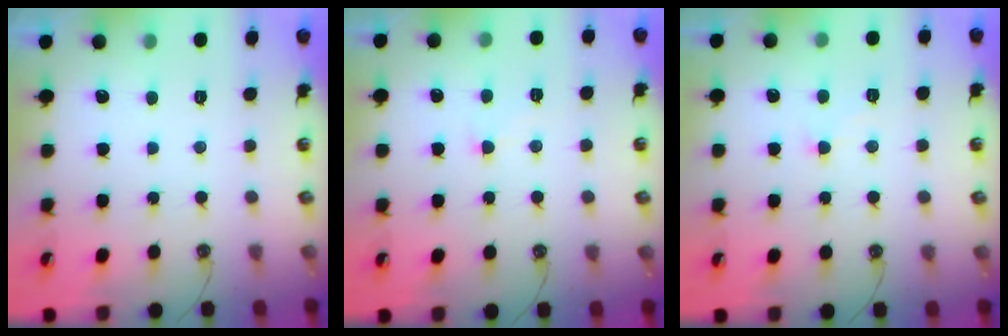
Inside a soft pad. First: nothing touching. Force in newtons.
{"total": 2.2, "press": 2.2, "slide": 0.4}
{"total": 0.7, "press": 0.6, "slide": 0.4}